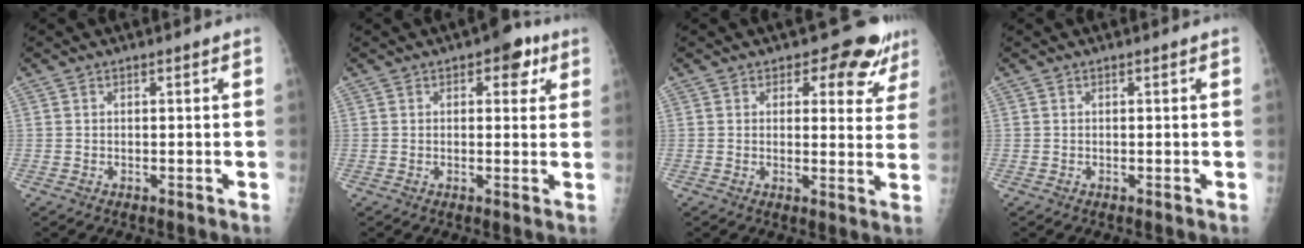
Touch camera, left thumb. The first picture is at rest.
{"total": 5.2, "force": [2.4, 3.1, 3.5], "torque": [-0.009, -0.002, 0.020]}
{"total": 8.4, "force": [5.8, 4.7, 3.9], "torque": [-0.006, -0.032, 0.056]}
{"total": 0.0}